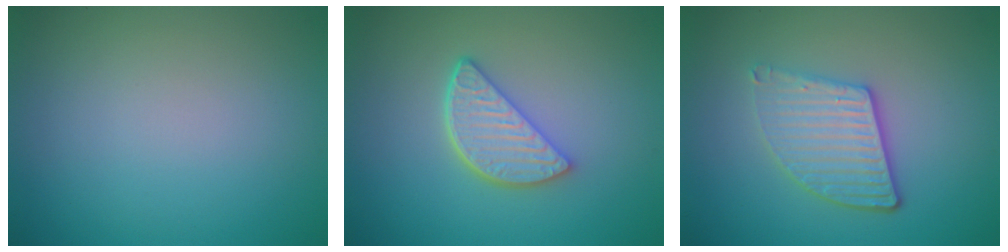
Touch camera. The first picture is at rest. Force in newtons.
{"total": 3.9, "press": 3.2, "slide": 2.3}
{"total": 4.1, "press": 3.3, "slide": 2.4}